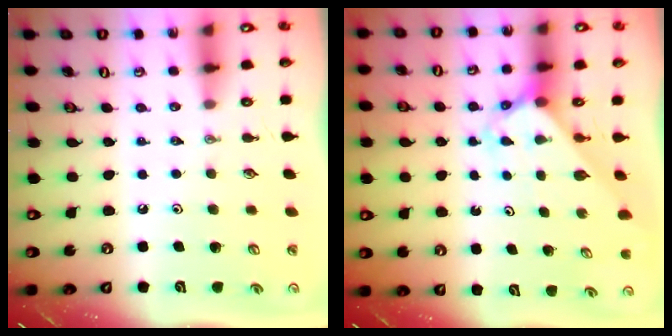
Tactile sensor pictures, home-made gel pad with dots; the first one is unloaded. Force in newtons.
{"total": 2.6, "press": 2.6, "slide": 0.2}